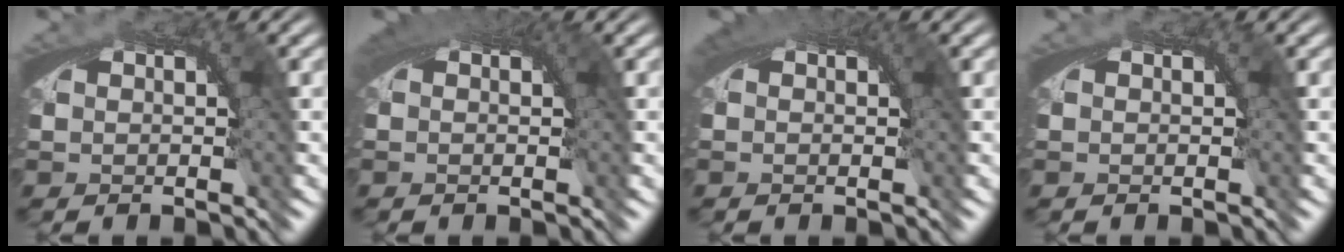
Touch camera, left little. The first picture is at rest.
{"total": 1.2, "force": [0.2, 0.7, 0.9], "torque": [-0.012, -0.004, 0.004]}
{"total": 0.9, "force": [0.1, 0.6, 0.7], "torque": [-0.009, -0.004, 0.003]}
{"total": 0.0}